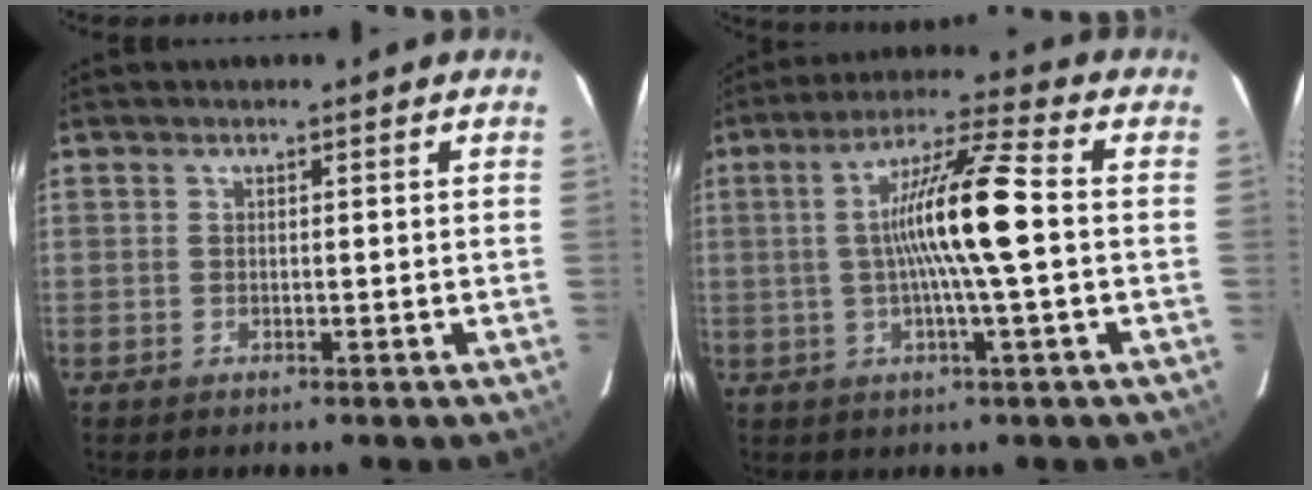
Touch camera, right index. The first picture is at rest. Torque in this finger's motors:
{"motor_torque": [1.60, -0.20, 0.85, 0.21]}